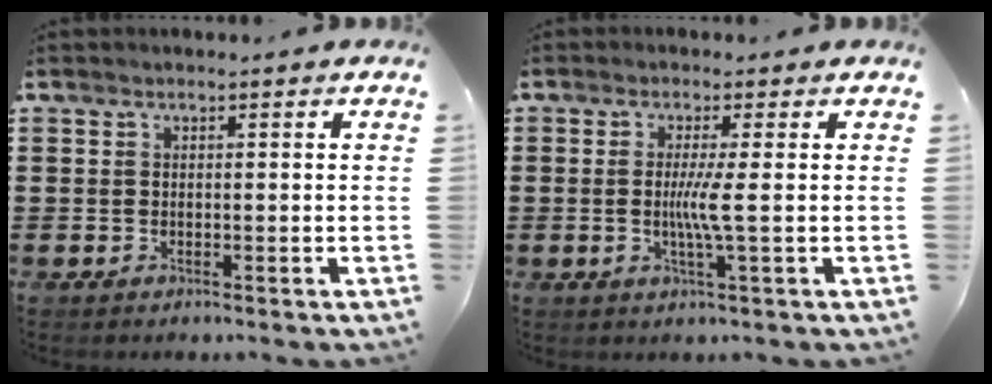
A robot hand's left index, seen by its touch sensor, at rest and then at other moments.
{"total": 3.9, "force": [-0.1, -0.5, 3.9], "torque": [-0.072, -0.007, -0.006]}